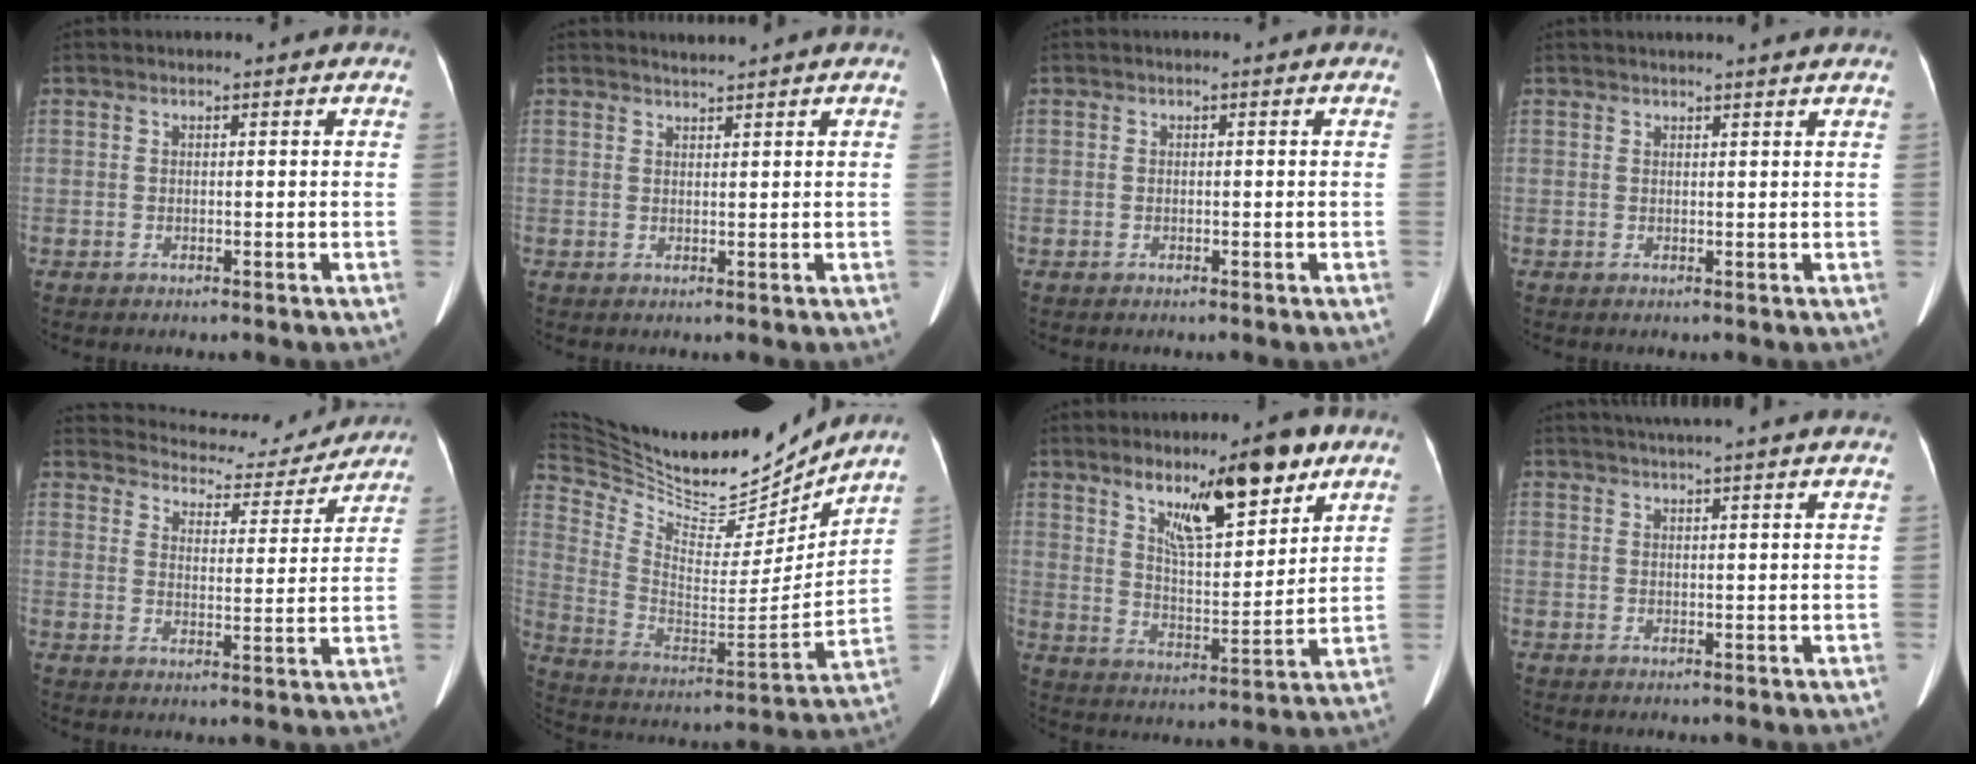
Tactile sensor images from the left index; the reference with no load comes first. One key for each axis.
{"total": 1.2, "fx": 1.1, "fy": -0.5, "fz": -0.2, "tx": -0.006, "ty": -0.002, "tz": 0.023}
{"total": 0.0}
{"total": 5.2, "fx": 5.0, "fy": -0.3, "fz": 1.6, "tx": -0.019, "ty": 0.020, "tz": 0.051}
{"total": 15.0, "fx": 14.2, "fy": 4.0, "fz": 2.6, "tx": -0.024, "ty": -0.002, "tz": 0.174}
{"total": 26.7, "fx": 23.9, "fy": 6.9, "fz": 9.7, "tx": -0.203, "ty": -0.037, "tz": 0.372}
{"total": 13.8, "fx": 8.5, "fy": 3.2, "fz": 10.5, "tx": -0.160, "ty": -0.001, "tz": 0.141}
{"total": 11.2, "fx": 10.0, "fy": -0.6, "fz": 5.0, "tx": -0.080, "ty": 0.025, "tz": 0.117}